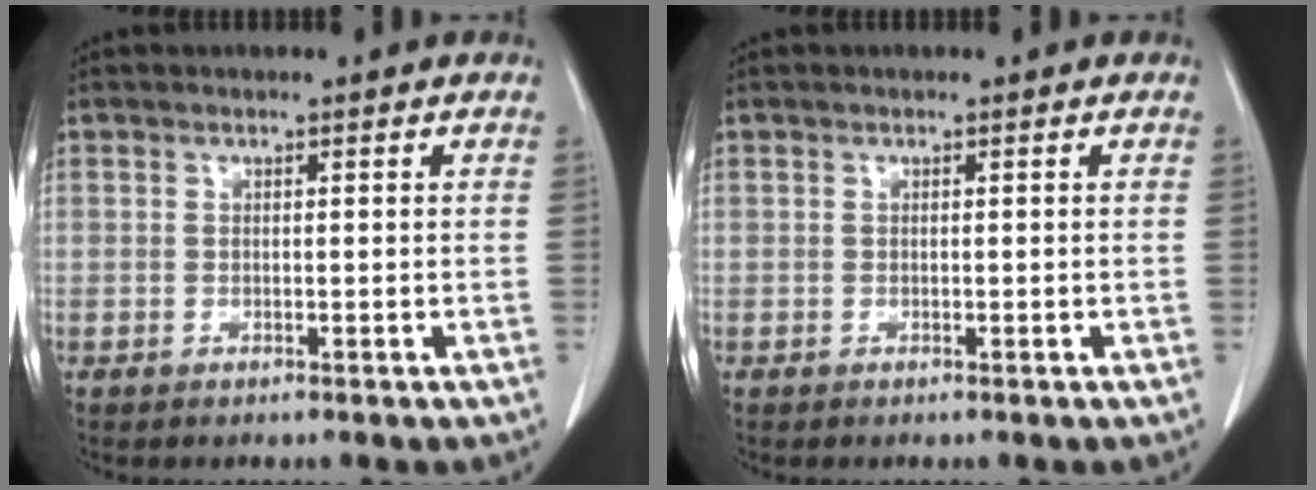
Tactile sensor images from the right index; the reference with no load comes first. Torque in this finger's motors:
{"motor_torque": [0.00, 0.00, 0.02, 0.00]}